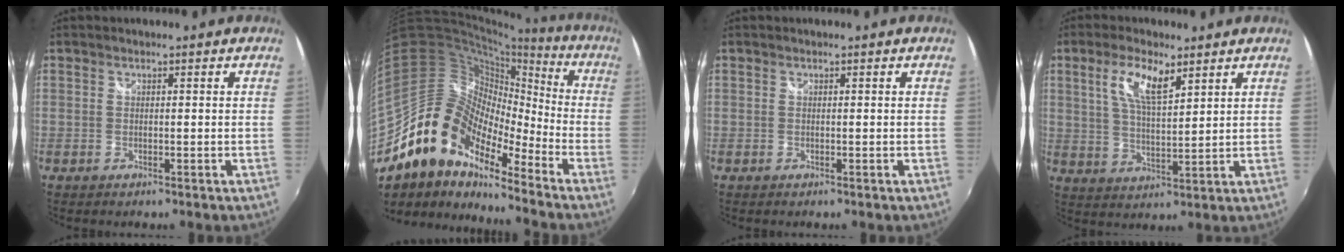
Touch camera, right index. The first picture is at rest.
{"total": 17.9, "force": [-12.1, 9.1, 9.4], "torque": [-0.165, -0.008, -0.236]}
{"total": 0.0}
{"total": 8.0, "force": [4.1, 2.6, 6.3], "torque": [-0.121, 0.005, 0.079]}